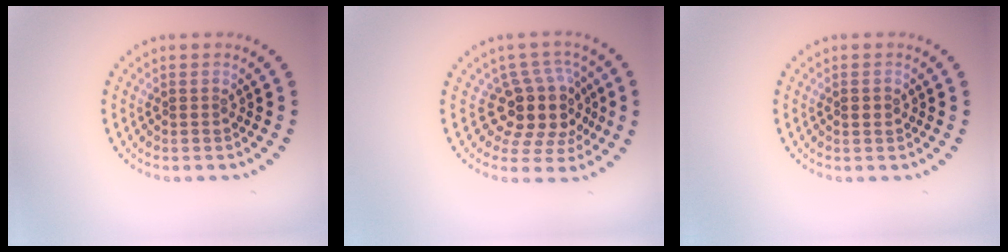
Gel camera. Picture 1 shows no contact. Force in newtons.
{"total": 4.8, "press": 3.9, "slide": 2.8}
{"total": 1.2, "press": 1.2, "slide": 0.1}